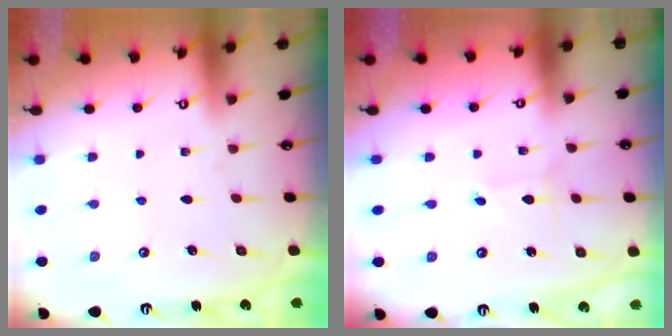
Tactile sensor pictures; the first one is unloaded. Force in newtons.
{"total": 1.7, "press": 1.7, "slide": 0.1}